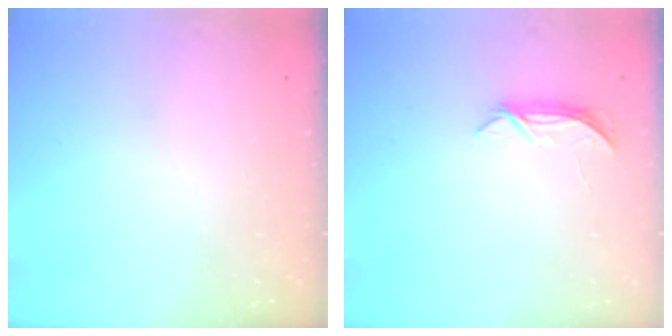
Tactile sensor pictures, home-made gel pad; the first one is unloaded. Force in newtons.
{"total": 4.4, "press": 4.3, "slide": 0.5}